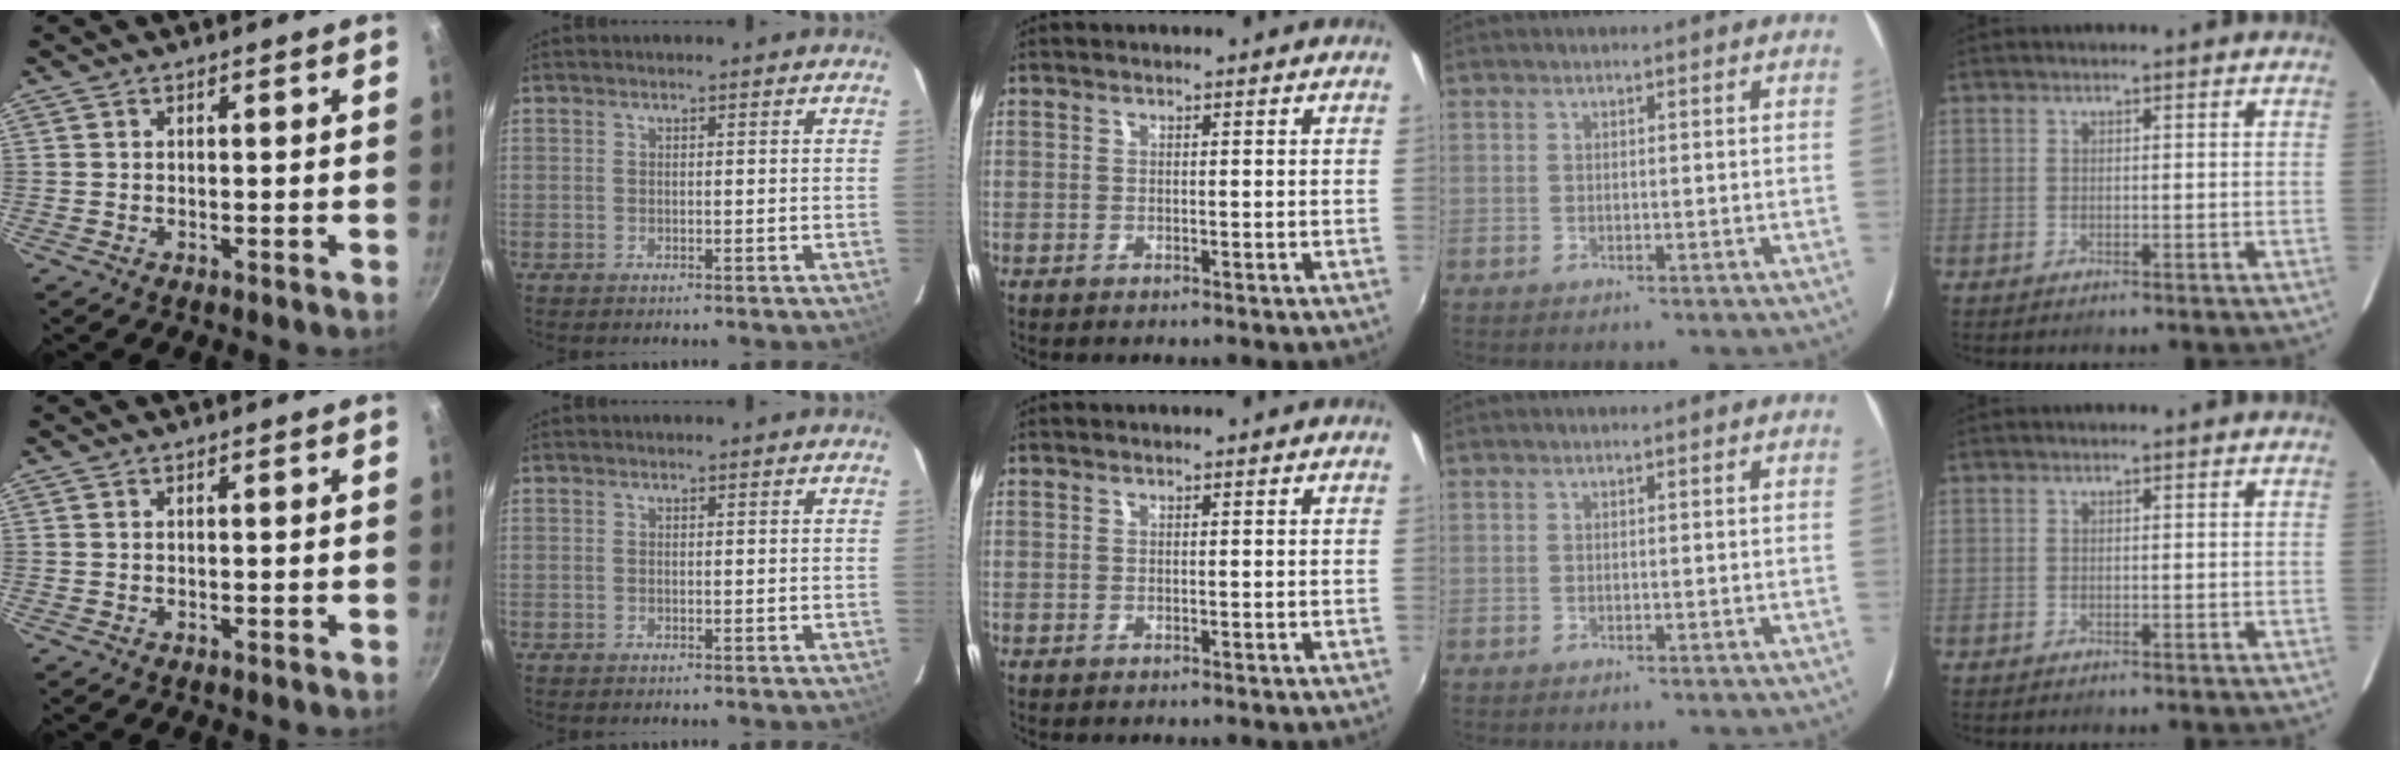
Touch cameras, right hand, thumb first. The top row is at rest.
{}